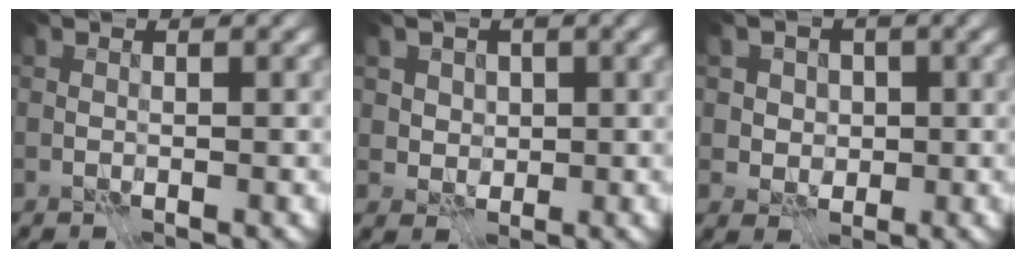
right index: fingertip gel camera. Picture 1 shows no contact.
{"total": 3.3, "force": [1.4, 2.7, 1.3], "torque": [-0.020, 0.004, 0.020]}
{"total": 3.8, "force": [1.1, 3.2, 1.6], "torque": [-0.012, 0.010, 0.010]}